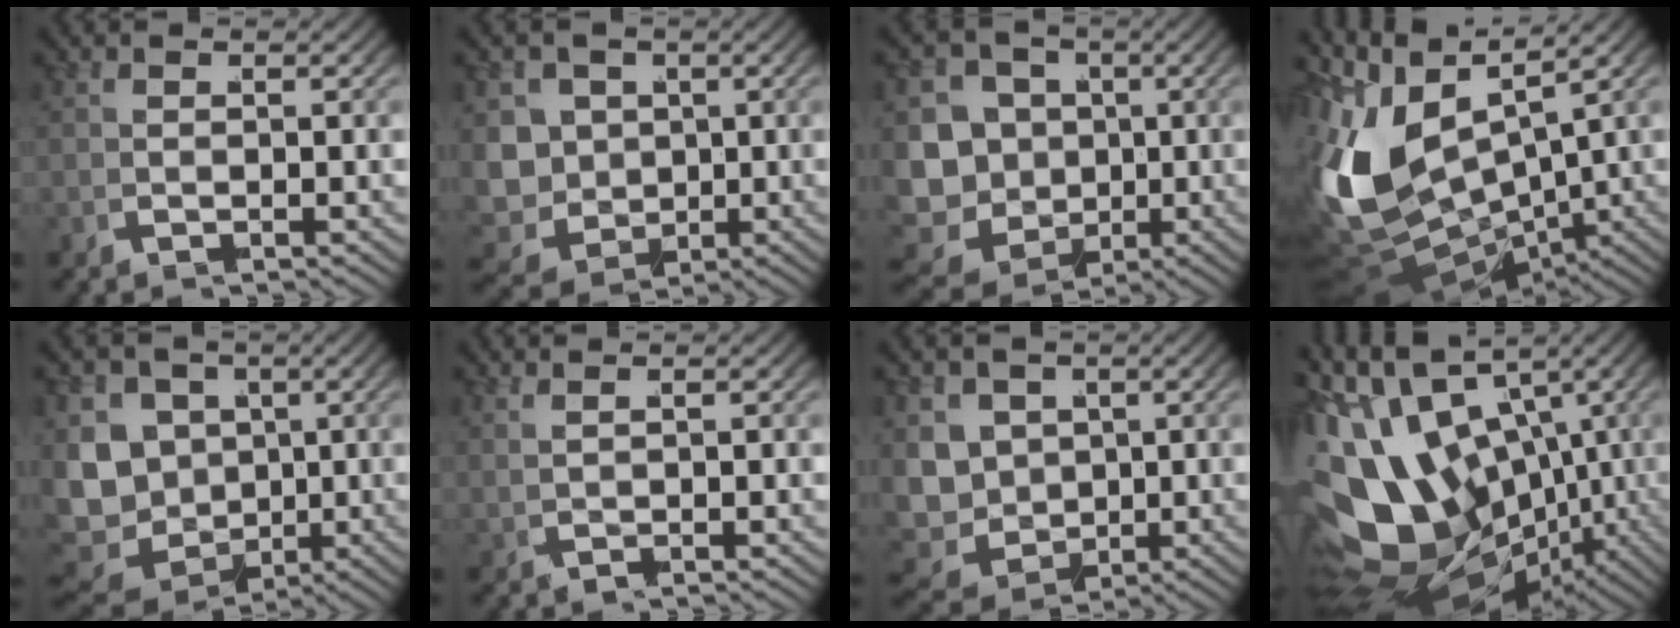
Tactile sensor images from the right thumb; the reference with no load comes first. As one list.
[{"total": 10.7, "force": [-2.3, 9.1, 5.1], "torque": [-0.137, -0.062, -0.031]}, {"total": 13.9, "force": [-3.4, 12.0, 6.1], "torque": [-0.149, -0.058, -0.061]}, {"total": 14.8, "force": [-0.9, 10.0, 10.9], "torque": [-0.247, -0.050, 0.004]}, {"total": 12.9, "force": [-2.1, 11.1, 6.3], "torque": [-0.163, -0.051, -0.035]}, {"total": 0.8, "force": [0.7, -0.1, 0.4], "torque": [-0.004, 0.004, 0.015]}, {"total": 10.1, "force": [-2.2, 8.6, 4.9], "torque": [-0.139, -0.066, -0.025]}, {"total": 20.2, "force": [-3.7, 14.7, 13.3], "torque": [-0.268, -0.076, -0.032]}]